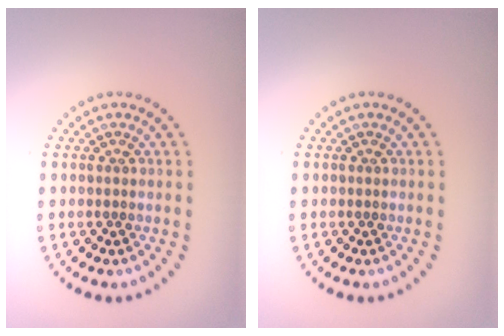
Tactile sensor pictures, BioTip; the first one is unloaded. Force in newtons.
{"total": 0.0}